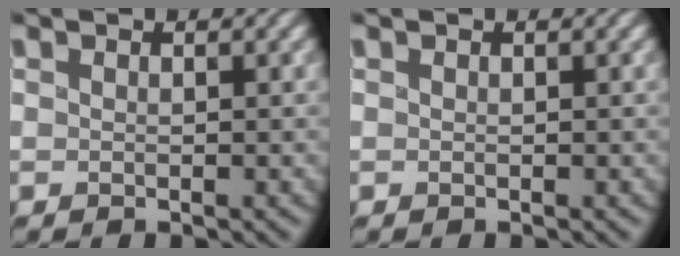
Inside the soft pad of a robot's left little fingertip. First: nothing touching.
{"total": 0.0}